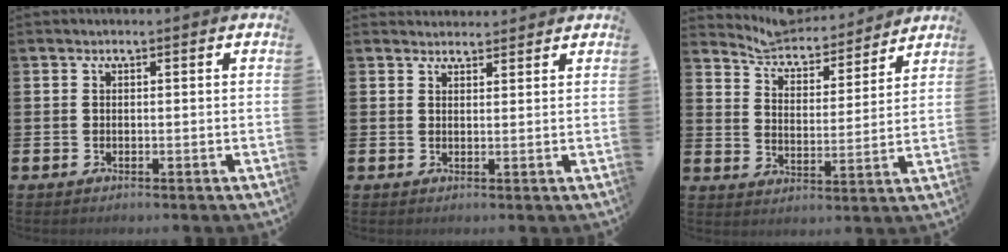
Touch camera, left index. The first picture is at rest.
{"total": 2.3, "force": [2.2, 0.5, -0.1], "torque": [0.006, -0.014, 0.040]}
{"total": 6.2, "force": [5.9, 1.6, 0.9], "torque": [-0.054, -0.052, 0.101]}